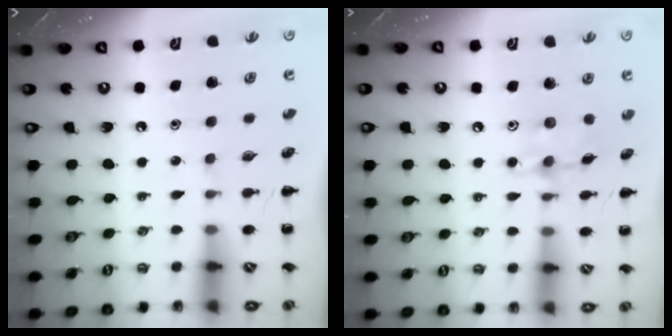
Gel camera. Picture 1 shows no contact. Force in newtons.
{"total": 8.7, "press": 8.7, "slide": 0.5}